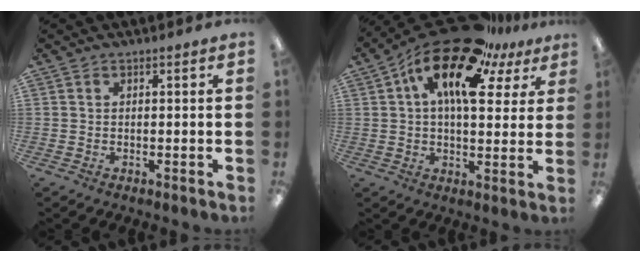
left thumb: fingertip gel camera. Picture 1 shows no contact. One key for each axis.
{"total": 19.2, "fx": 10.9, "fy": 8.1, "fz": 13.6, "tx": -0.255, "ty": -0.055, "tz": 0.180}